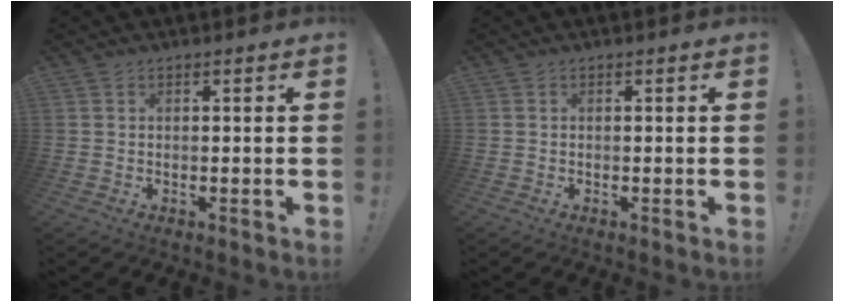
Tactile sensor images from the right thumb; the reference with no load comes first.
{"total": 0.0}